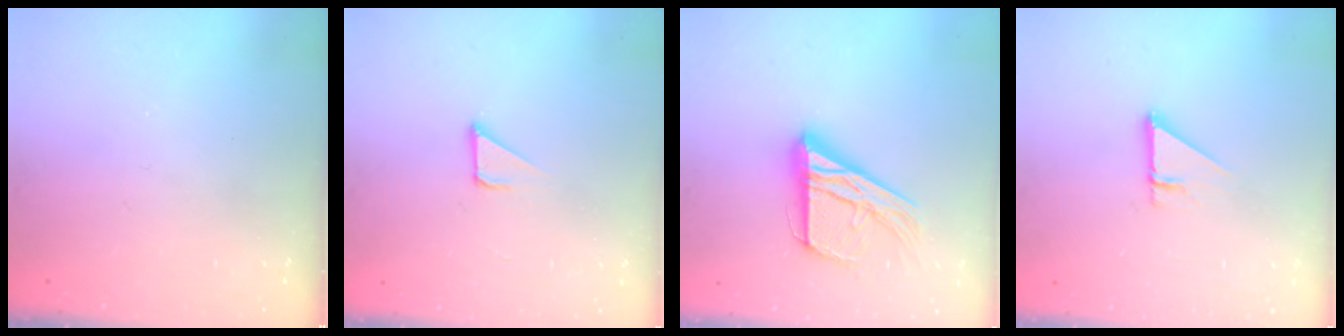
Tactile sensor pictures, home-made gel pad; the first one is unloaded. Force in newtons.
{"total": 2.1, "press": 2.1, "slide": 0.1}
{"total": 18.1, "press": 18.0, "slide": 1.6}
{"total": 2.7, "press": 2.7, "slide": 0.1}